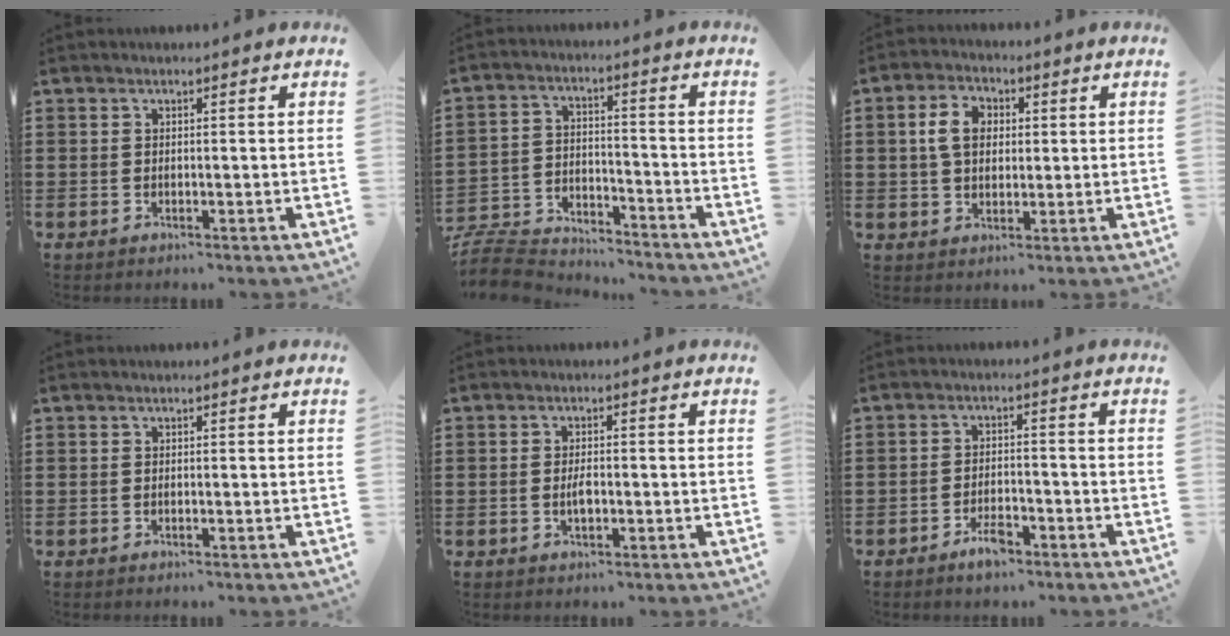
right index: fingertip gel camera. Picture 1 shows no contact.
{"total": 7.9, "force": [-7.7, 1.4, 1.2], "torque": [-0.041, 0.012, -0.158]}
{"total": 6.0, "force": [1.0, 4.4, 4.0], "torque": [-0.091, 0.012, 0.012]}
{"total": 0.0}
{"total": 2.4, "force": [-0.5, 0.9, 2.1], "torque": [-0.039, 0.004, -0.009]}
{"total": 3.8, "force": [-2.7, 1.3, 2.3], "torque": [-0.044, 0.008, -0.053]}